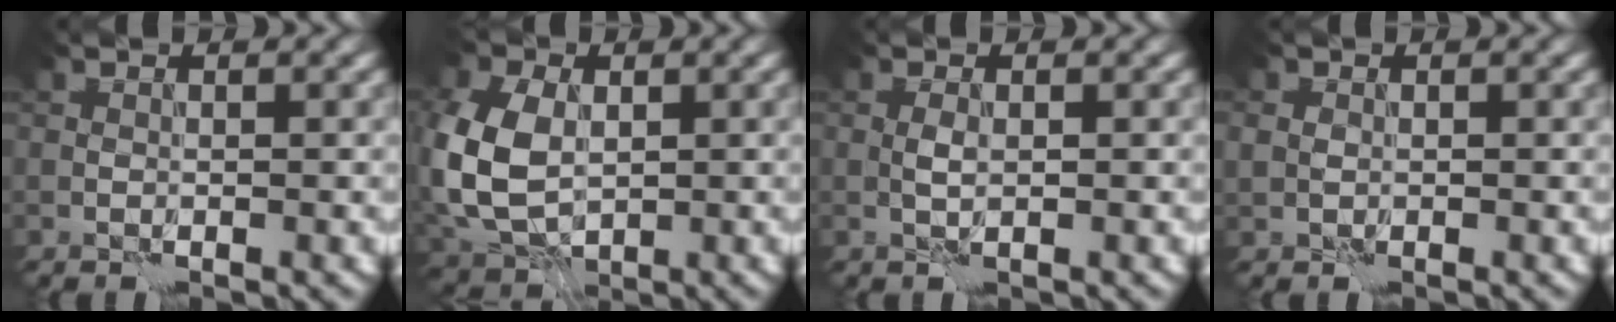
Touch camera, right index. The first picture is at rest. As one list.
[{"total": 8.3, "force": [0.2, 5.9, 5.8], "torque": [-0.154, 0.001, 0.000]}, {"total": 0.6, "force": [0.0, 0.1, 0.6], "torque": [-0.014, 0.001, 0.000]}, {"total": 0.8, "force": [0.0, 0.8, 0.1], "torque": [0.001, -0.003, -0.001]}]